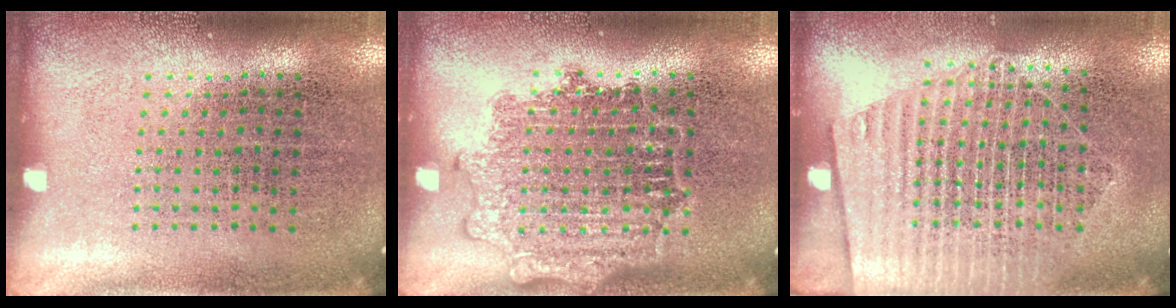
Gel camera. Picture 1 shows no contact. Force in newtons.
{"total": 1.4, "press": 1.4, "slide": 0.2}
{"total": 1.7, "press": 1.5, "slide": 0.8}